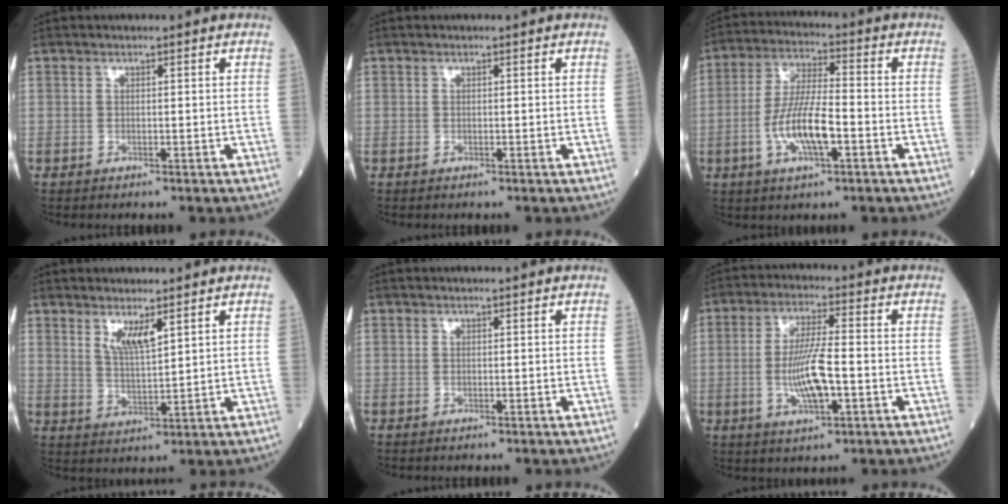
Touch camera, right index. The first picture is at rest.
{"total": 0.0}
{"total": 9.8, "force": [-2.9, 2.2, 9.1], "torque": [-0.186, 0.001, -0.056]}
{"total": 4.1, "force": [2.6, 0.6, 3.1], "torque": [-0.068, -0.010, 0.055]}
{"total": 0.0}
{"total": 8.7, "force": [-1.8, 1.6, 8.3], "torque": [-0.167, -0.001, -0.032]}